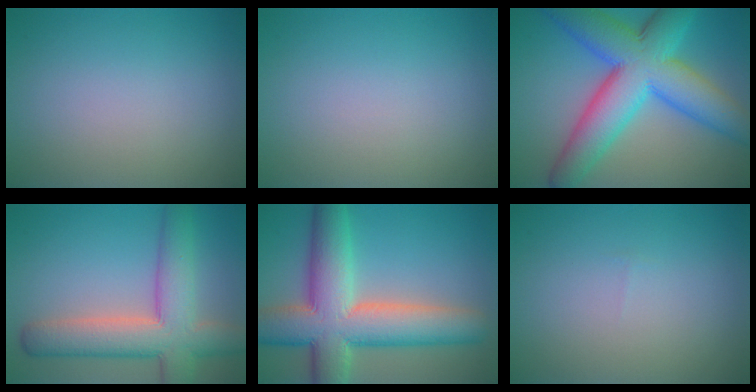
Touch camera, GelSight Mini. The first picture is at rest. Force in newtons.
{"total": 0.0}
{"total": 11.9, "press": 11.9, "slide": 0.2}
{"total": 8.4, "press": 8.4, "slide": 0.6}
{"total": 11.4, "press": 11.4, "slide": 0.7}
{"total": 0.0}